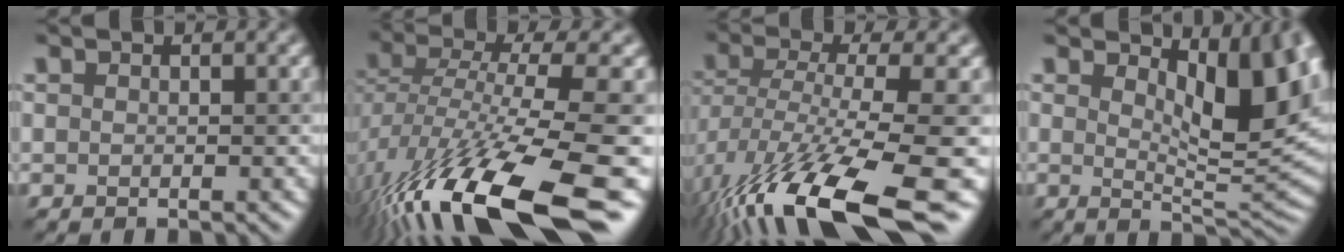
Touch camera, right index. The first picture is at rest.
{"total": 15.4, "force": [-7.5, 4.3, 12.8], "torque": [-0.264, -0.007, -0.121]}
{"total": 14.1, "force": [-6.5, 4.5, 11.7], "torque": [-0.241, -0.014, -0.091]}
{"total": 8.6, "force": [3.1, 2.5, 7.6], "torque": [-0.106, -0.009, 0.053]}